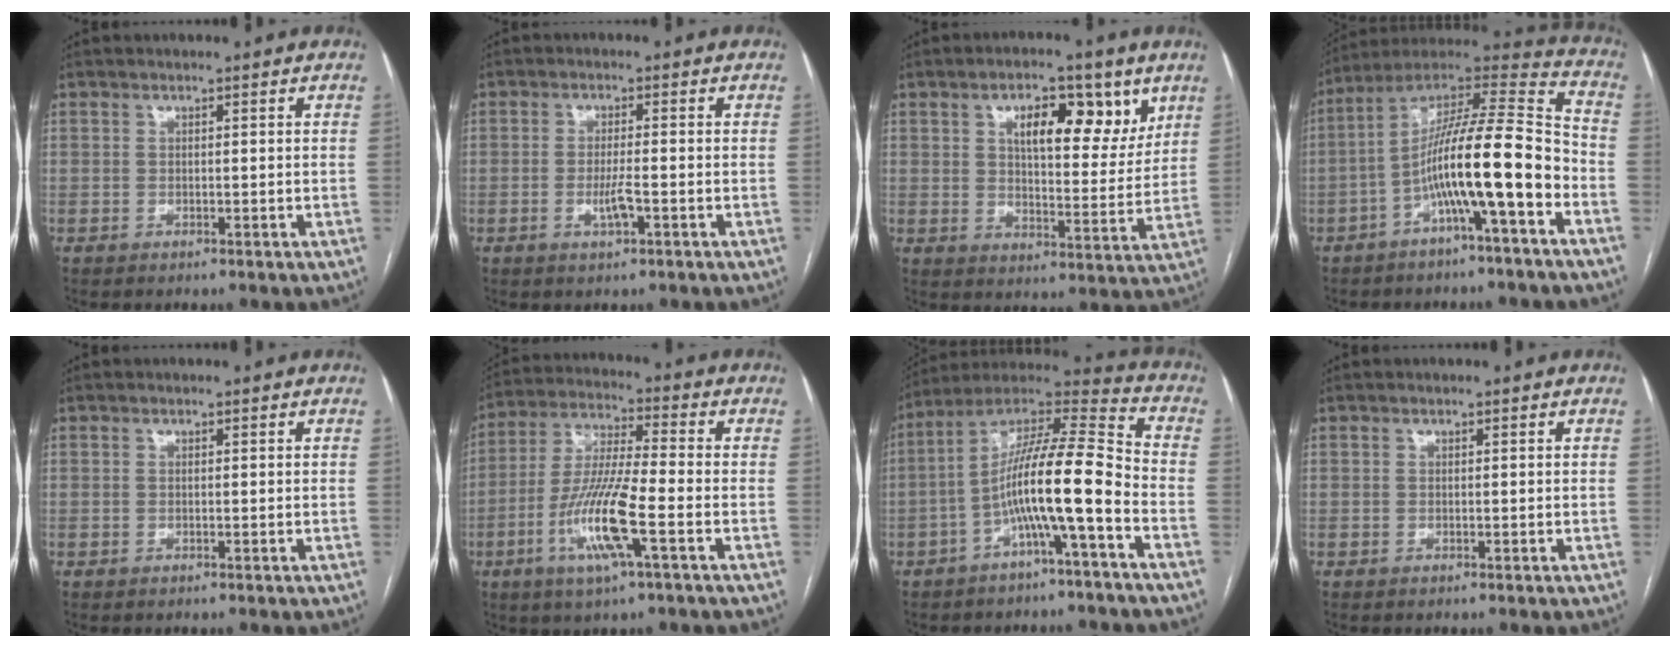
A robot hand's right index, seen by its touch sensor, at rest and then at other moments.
{"total": 3.1, "force": [-1.1, 0.4, 2.9], "torque": [-0.058, -0.003, -0.019]}
{"total": 11.4, "force": [5.6, 4.8, 8.8], "torque": [-0.122, 0.007, 0.086]}
{"total": 16.5, "force": [-5.6, 1.0, 15.4], "torque": [-0.261, 0.024, -0.095]}
{"total": 0.0}
{"total": 12.5, "force": [-4.5, 0.9, 11.7], "torque": [-0.238, -0.010, -0.087]}
{"total": 13.9, "force": [-4.6, 0.3, 13.1], "torque": [-0.229, 0.027, -0.086]}
{"total": 0.0}